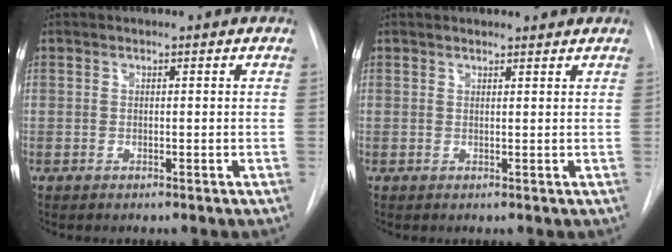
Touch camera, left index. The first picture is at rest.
{"total": 3.0, "force": [2.9, 0.5, 0.3], "torque": [-0.009, 0.015, 0.036]}